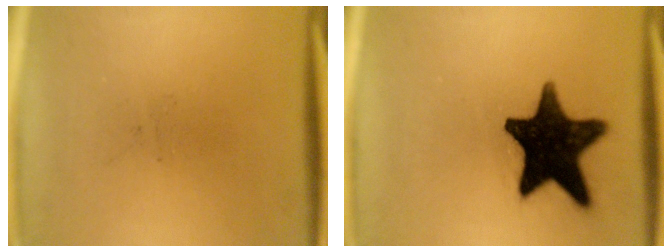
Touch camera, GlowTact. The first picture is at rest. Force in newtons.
{"total": 17.9}